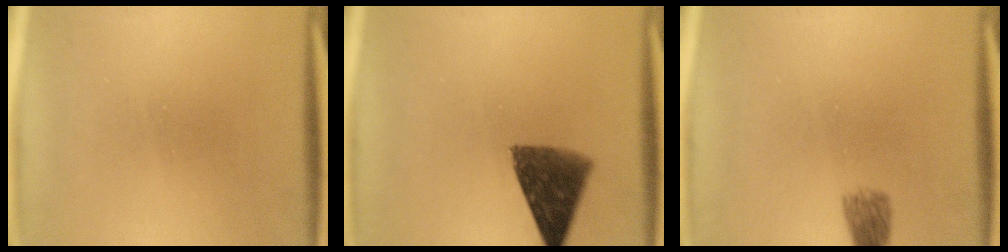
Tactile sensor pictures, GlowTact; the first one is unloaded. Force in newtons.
{"total": 9.6}
{"total": 2.6}